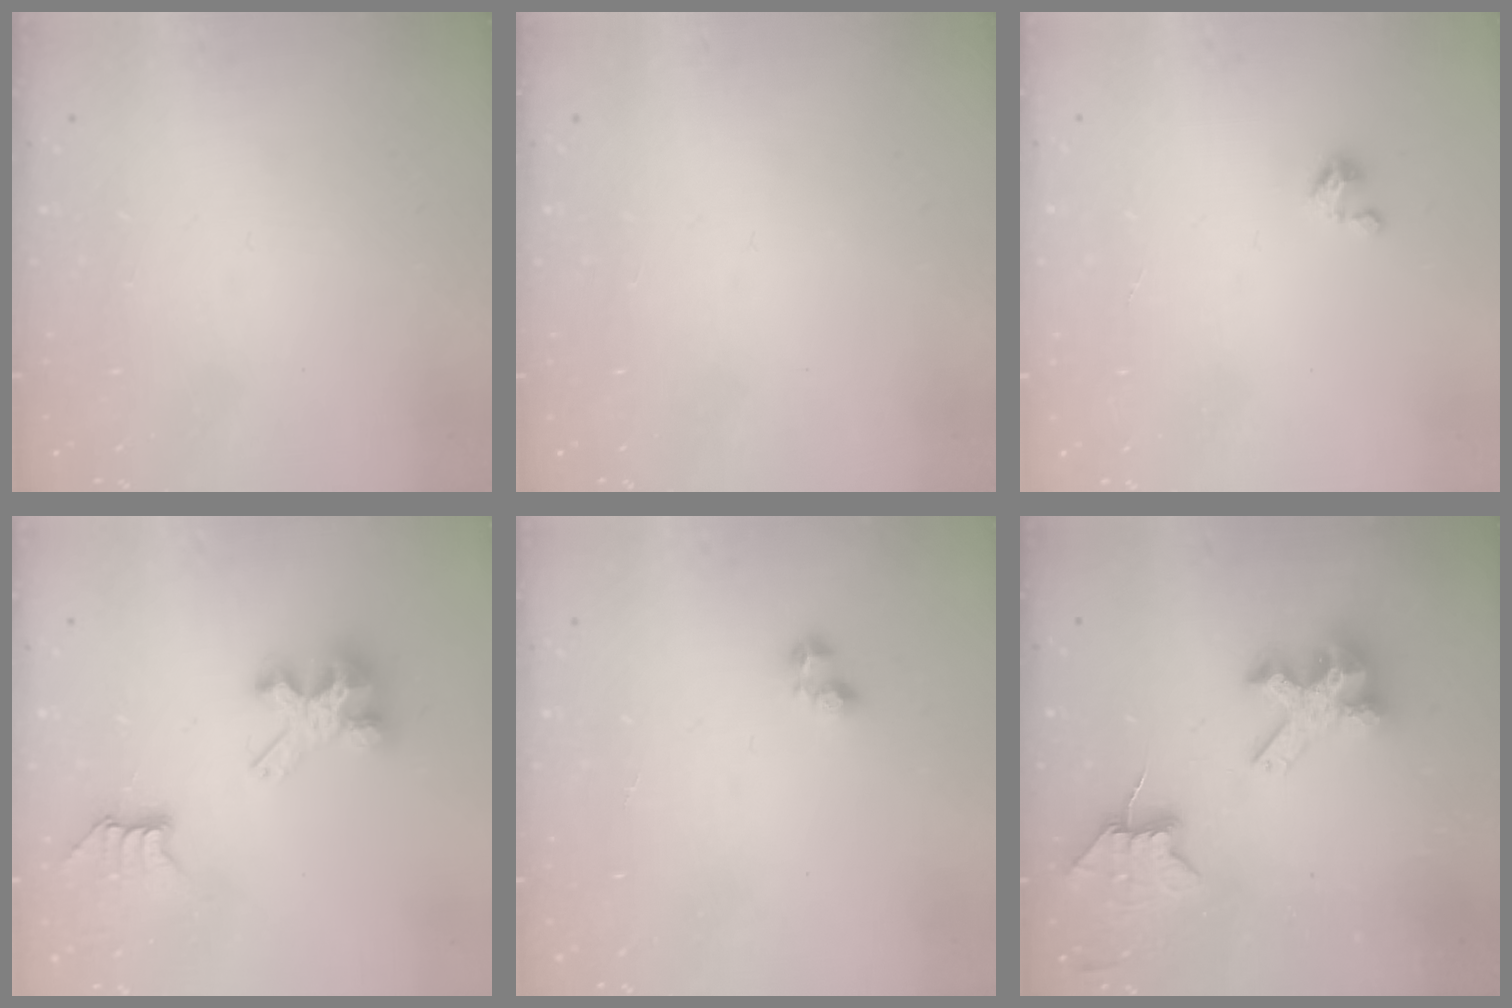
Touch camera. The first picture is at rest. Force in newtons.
{"total": 0.0}
{"total": 2.5, "press": 2.5, "slide": 0.3}
{"total": 6.6, "press": 6.6, "slide": 0.1}
{"total": 2.4, "press": 2.3, "slide": 0.9}
{"total": 6.8, "press": 6.8, "slide": 0.3}